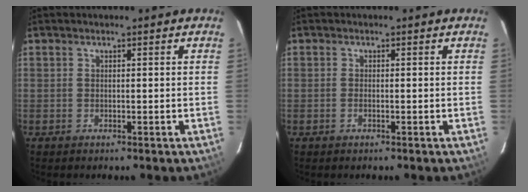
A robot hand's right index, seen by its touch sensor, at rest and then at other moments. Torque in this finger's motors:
{"motor_torque": [-0.10, 0.04, -0.03, 0.00]}